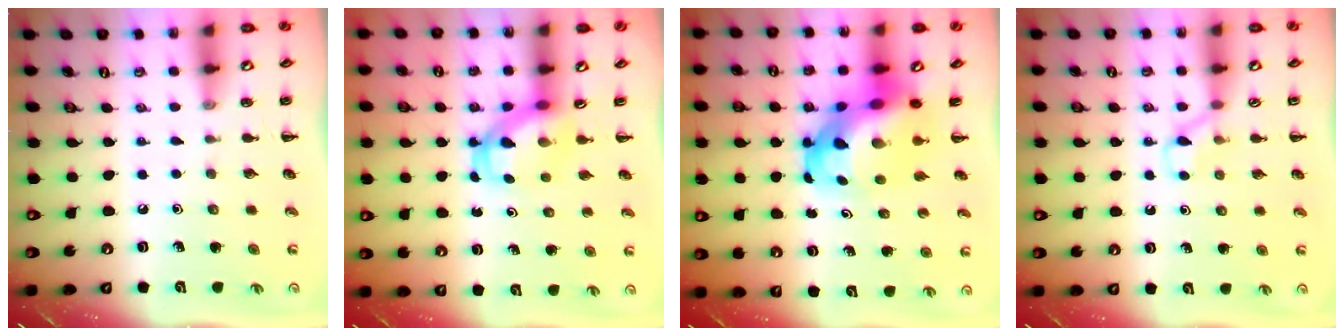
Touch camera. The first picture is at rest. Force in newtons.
{"total": 5.2, "press": 5.1, "slide": 0.8}
{"total": 11.8, "press": 11.3, "slide": 3.1}
{"total": 4.4, "press": 4.0, "slide": 1.6}